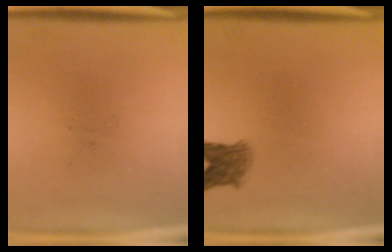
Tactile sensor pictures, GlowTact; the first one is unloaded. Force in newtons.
{"total": 3.3}